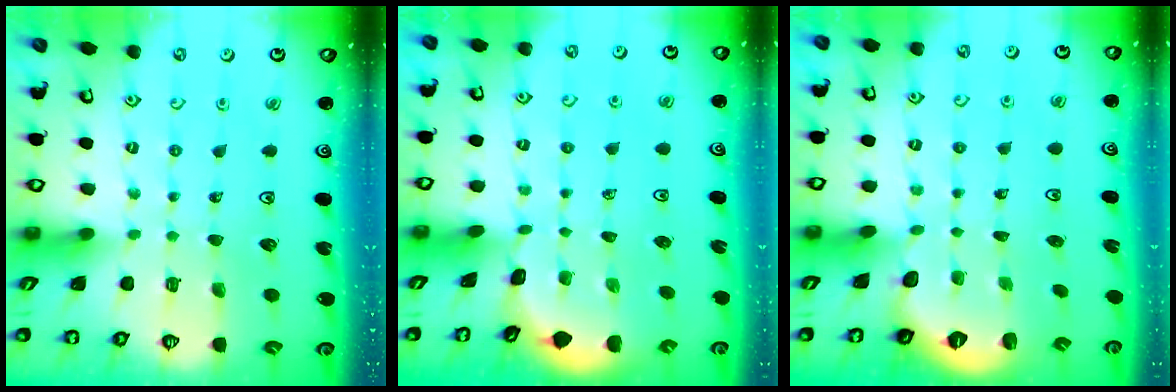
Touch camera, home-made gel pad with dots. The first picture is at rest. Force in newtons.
{"total": 2.4, "press": 2.4, "slide": 0.3}
{"total": 2.6, "press": 1.7, "slide": 1.9}